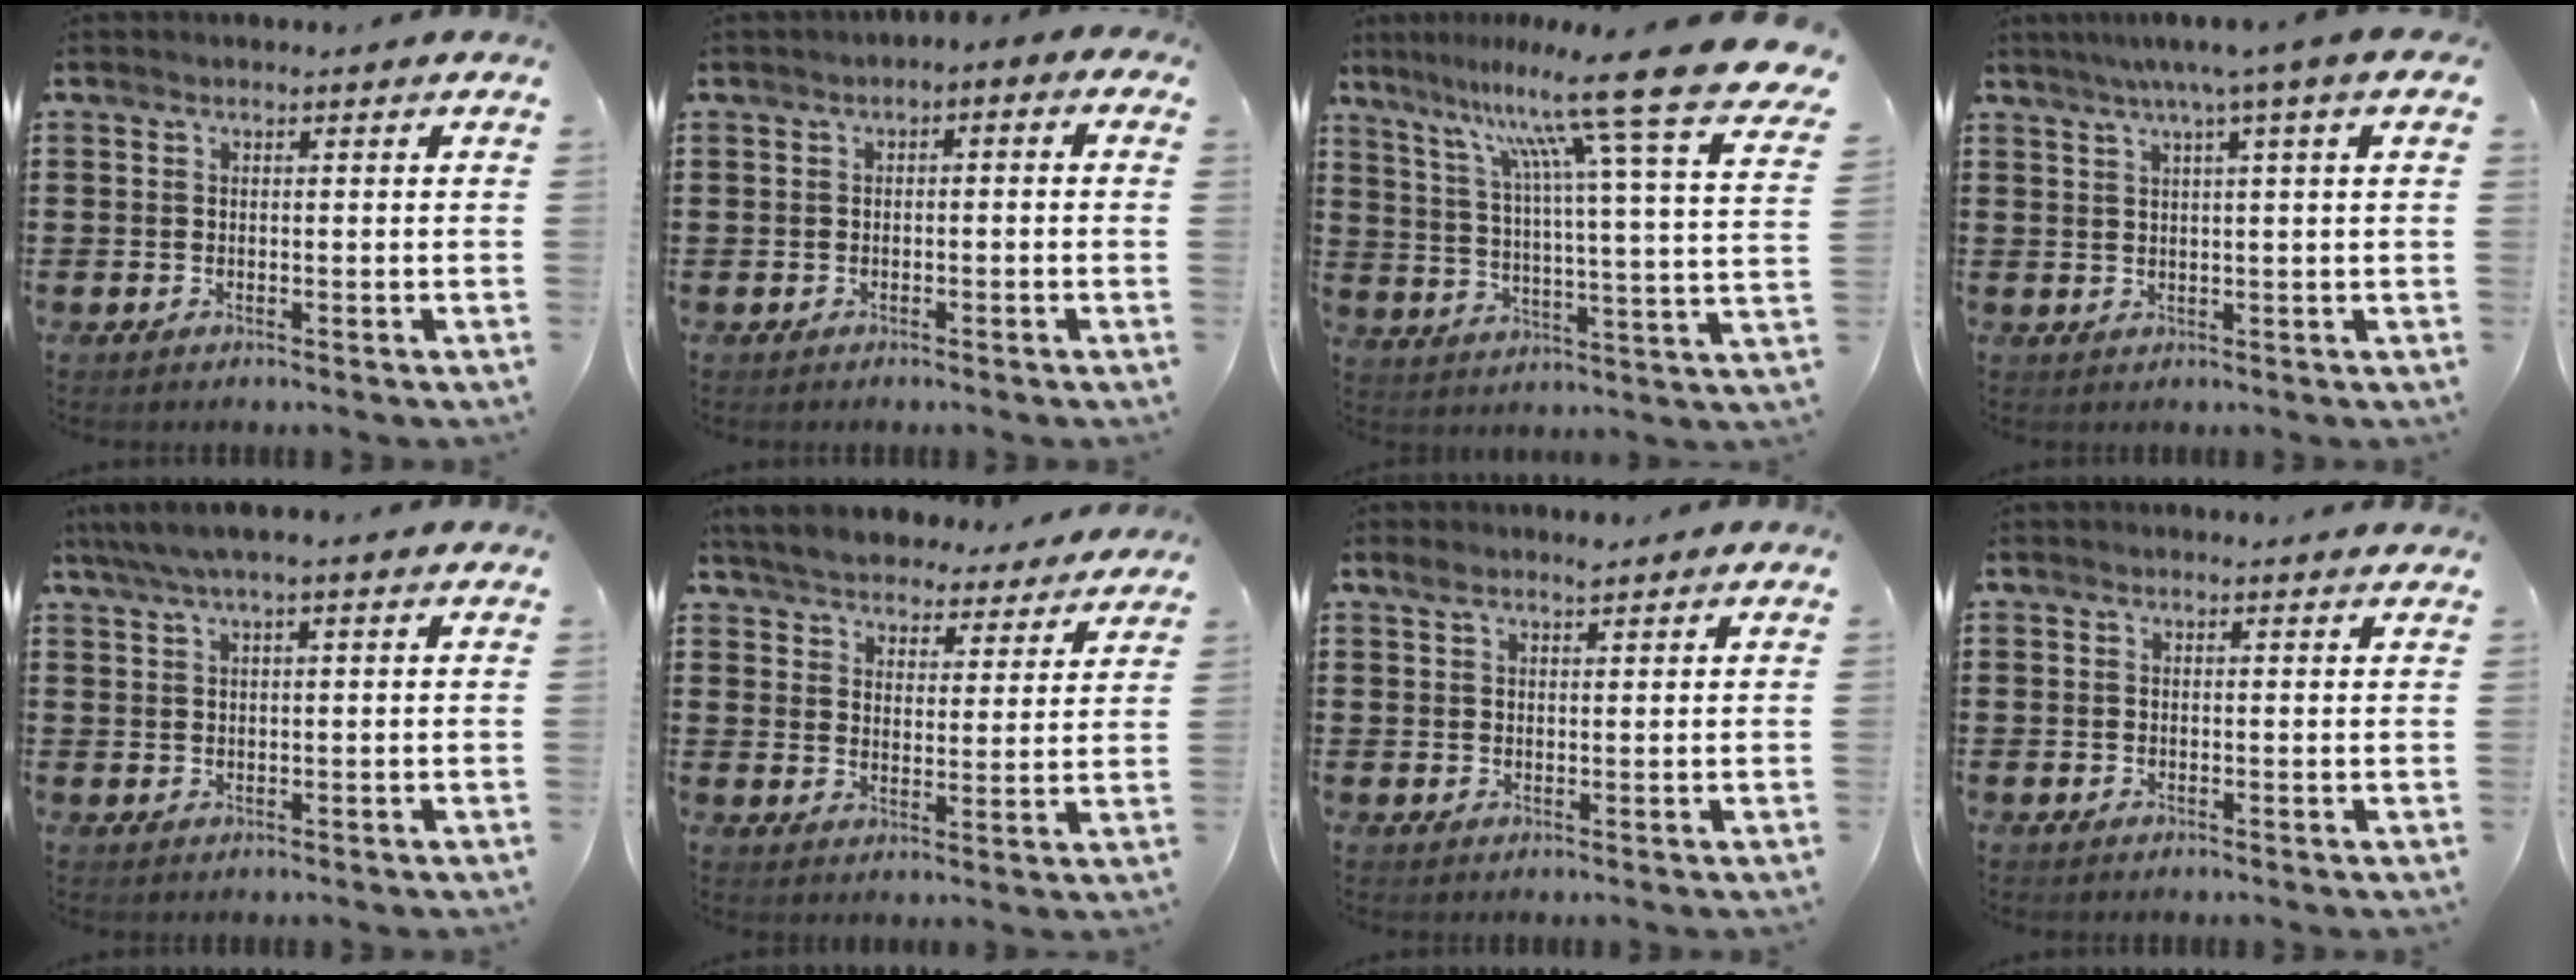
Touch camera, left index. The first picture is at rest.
{"total": 1.5, "force": [-1.3, 0.5, 0.6], "torque": [-0.015, 0.004, -0.030]}
{"total": 14.5, "force": [12.0, -0.8, 8.1], "torque": [-0.160, -0.097, 0.185]}
{"total": 4.9, "force": [2.5, -0.5, 4.2], "torque": [-0.087, -0.001, 0.039]}
{"total": 2.7, "force": [1.6, 0.3, 2.2], "torque": [-0.044, 0.004, 0.028]}
{"total": 5.2, "force": [5.2, 0.4, 0.3], "torque": [-0.036, -0.034, 0.089]}
{"total": 2.3, "force": [1.9, 0.6, 1.2], "torque": [-0.026, 0.004, 0.035]}
{"total": 0.6, "force": [0.5, 0.0, 0.3], "torque": [0.000, -0.004, 0.008]}